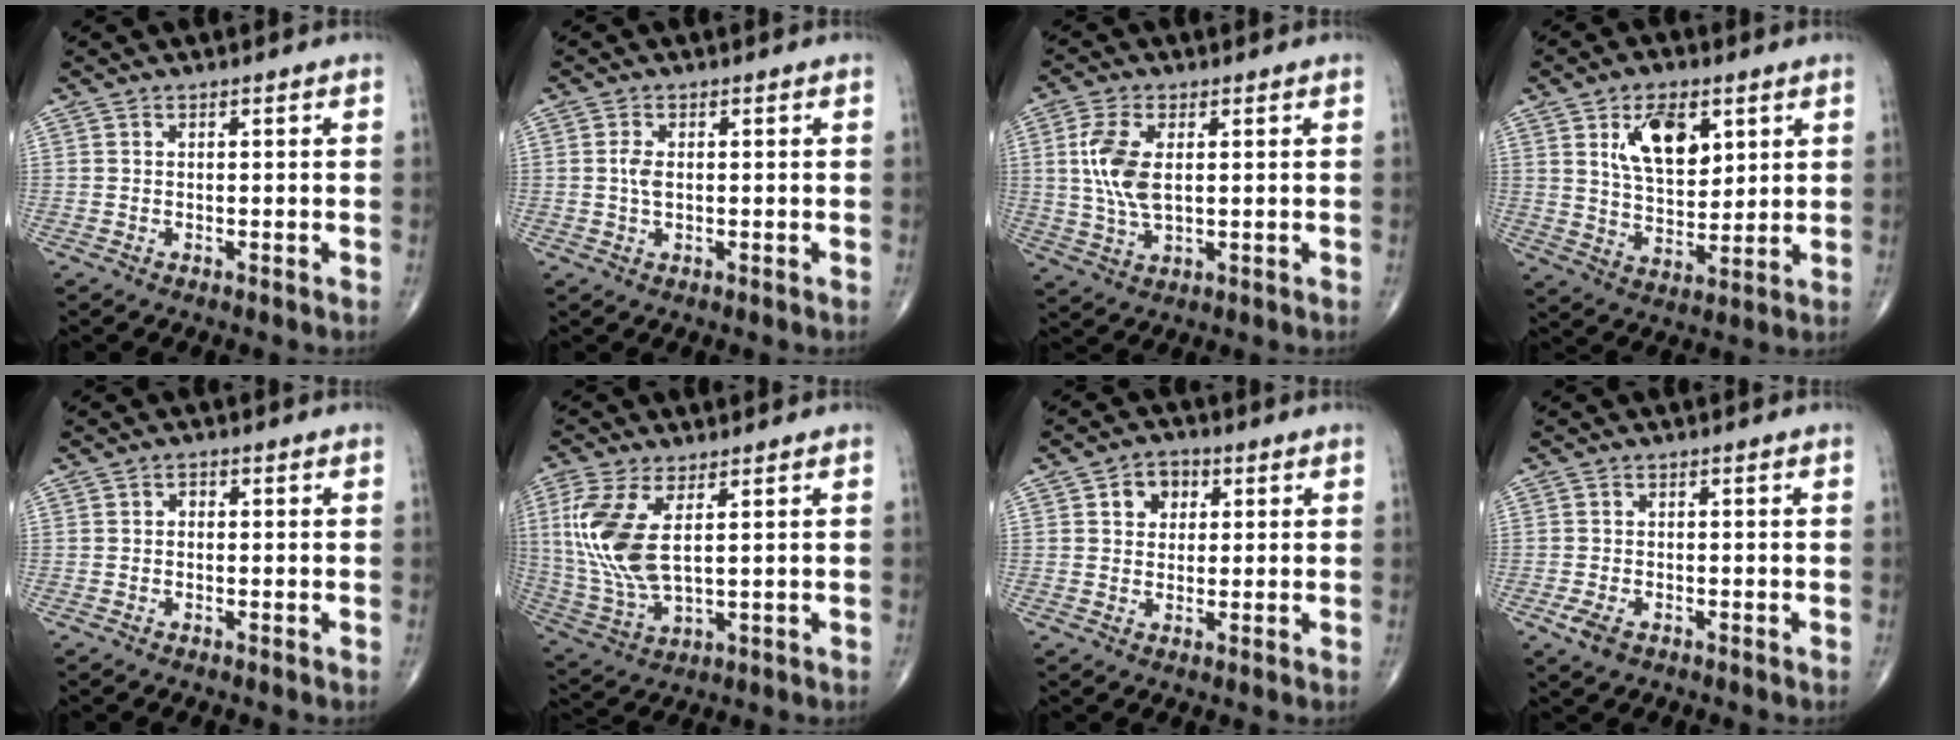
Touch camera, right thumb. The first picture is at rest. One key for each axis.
{"total": 2.4, "fx": 0.2, "fy": 1.3, "fz": 2.0, "tx": -0.044, "ty": 0.001, "tz": 0.004}
{"total": 8.8, "fx": 1.5, "fy": 4.4, "fz": 7.4, "tx": -0.166, "ty": -0.005, "tz": 0.033}
{"total": 12.1, "fx": 4.9, "fy": 6.7, "fz": 8.8, "tx": -0.122, "ty": -0.024, "tz": 0.095}
{"total": 1.1, "fx": 0.0, "fy": 0.9, "fz": 0.7, "tx": -0.005, "ty": 0.006, "tz": -0.003}
{"total": 13.1, "fx": 3.1, "fy": 5.8, "fz": 11.3, "tx": -0.266, "ty": -0.013, "tz": 0.074}
{"total": 5.0, "fx": 1.5, "fy": 4.0, "fz": 2.6, "tx": -0.015, "ty": 0.004, "tz": 0.019}
{"total": 3.1, "fx": -1.6, "fy": 1.7, "fz": 2.1, "tx": -0.044, "ty": -0.001, "tz": -0.028}